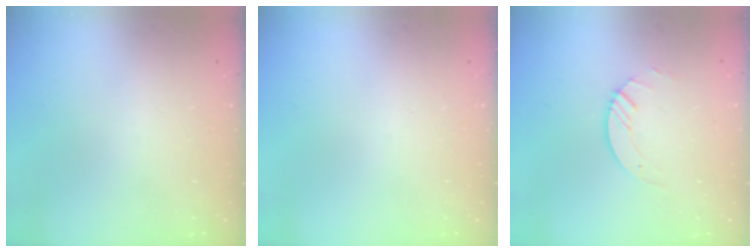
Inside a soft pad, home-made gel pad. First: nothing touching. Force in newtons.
{"total": 0.0}
{"total": 3.6, "press": 3.6, "slide": 0.4}